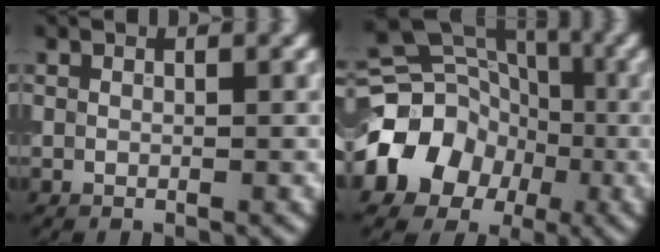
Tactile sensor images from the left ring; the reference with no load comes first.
{"total": 12.2, "force": [-3.7, 10.7, 4.5], "torque": [-0.089, -0.012, -0.088]}